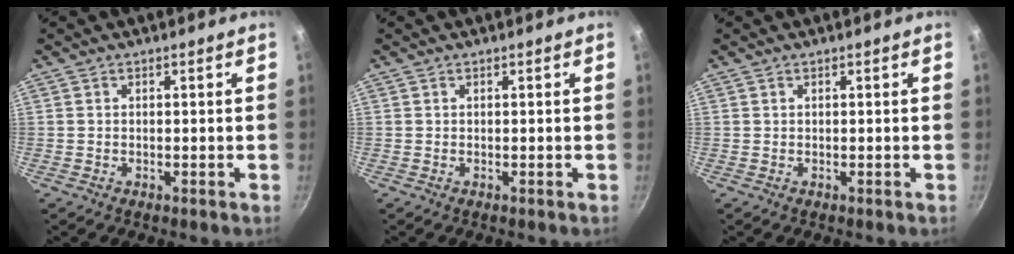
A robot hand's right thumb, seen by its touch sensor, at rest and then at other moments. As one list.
[{"total": 0.0}, {"total": 0.0}]